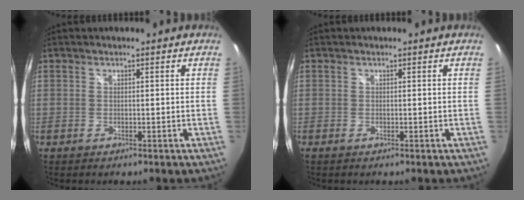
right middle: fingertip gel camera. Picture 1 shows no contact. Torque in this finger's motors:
{"motor_torque": [-0.31, -0.15, -0.04, 0.00]}